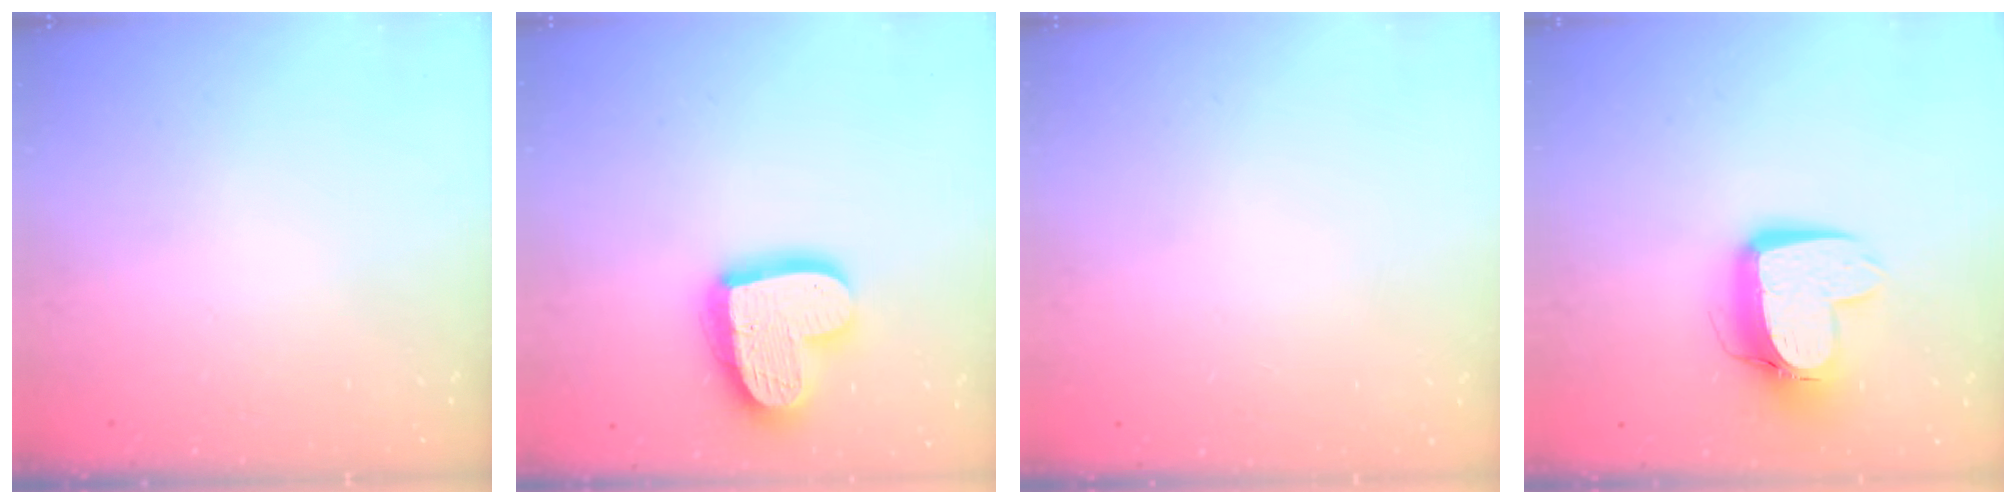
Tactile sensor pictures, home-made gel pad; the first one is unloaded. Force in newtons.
{"total": 18.1, "press": 18.0, "slide": 1.5}
{"total": 0.0}
{"total": 12.5, "press": 12.4, "slide": 1.2}